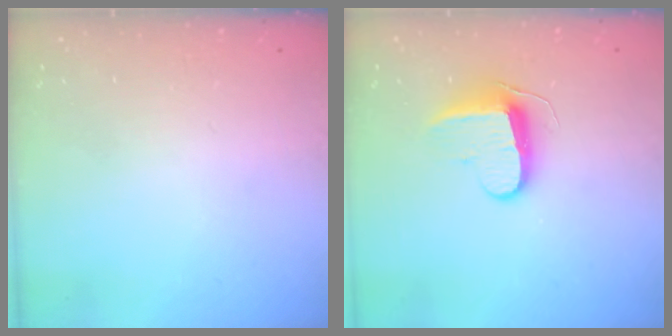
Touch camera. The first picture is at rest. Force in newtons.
{"total": 9.5, "press": 9.5, "slide": 0.6}